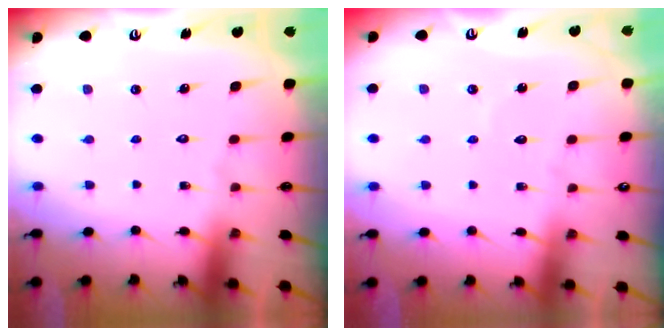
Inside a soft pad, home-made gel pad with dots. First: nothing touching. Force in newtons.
{"total": 2.9, "press": 2.9, "slide": 0.2}